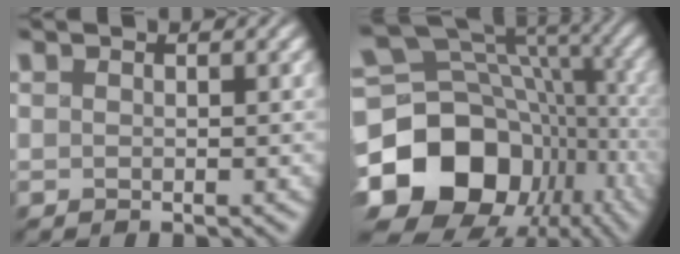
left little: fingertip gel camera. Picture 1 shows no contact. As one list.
[{"total": 18.8, "force": [-7.2, 14.1, 10.0], "torque": [-0.204, 0.008, -0.125]}]